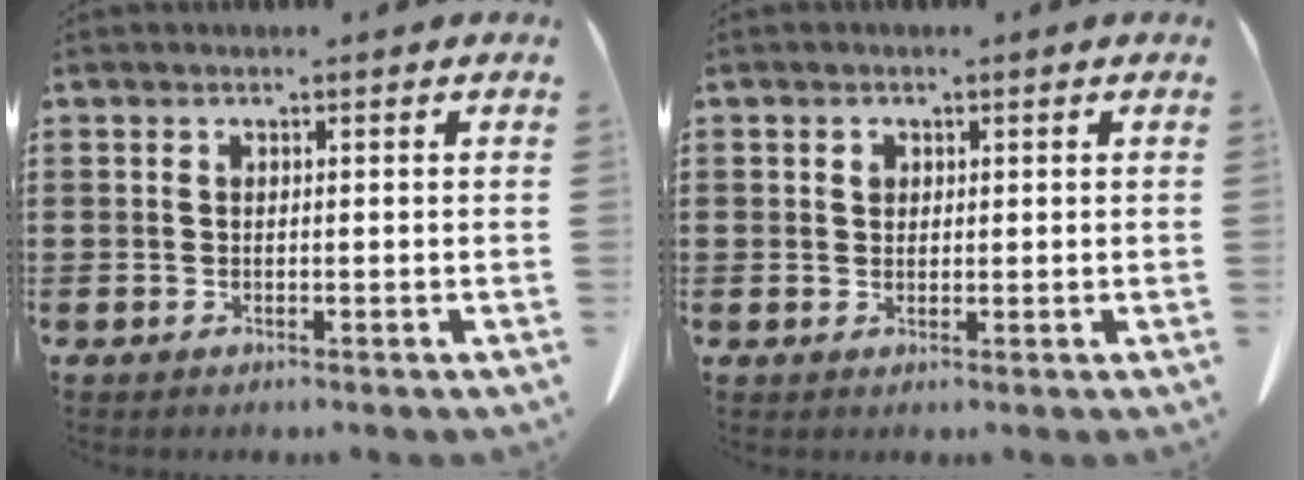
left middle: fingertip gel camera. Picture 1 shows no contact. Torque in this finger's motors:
{"motor_torque": [-0.98, 1.15, -0.52, -0.20]}